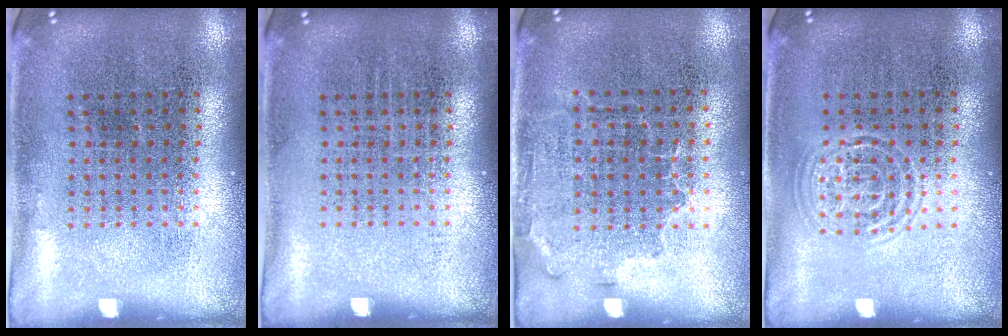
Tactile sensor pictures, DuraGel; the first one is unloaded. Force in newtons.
{"total": 0.0}
{"total": 1.4, "press": 1.1, "slide": 0.9}
{"total": 1.4, "press": 1.3, "slide": 0.2}